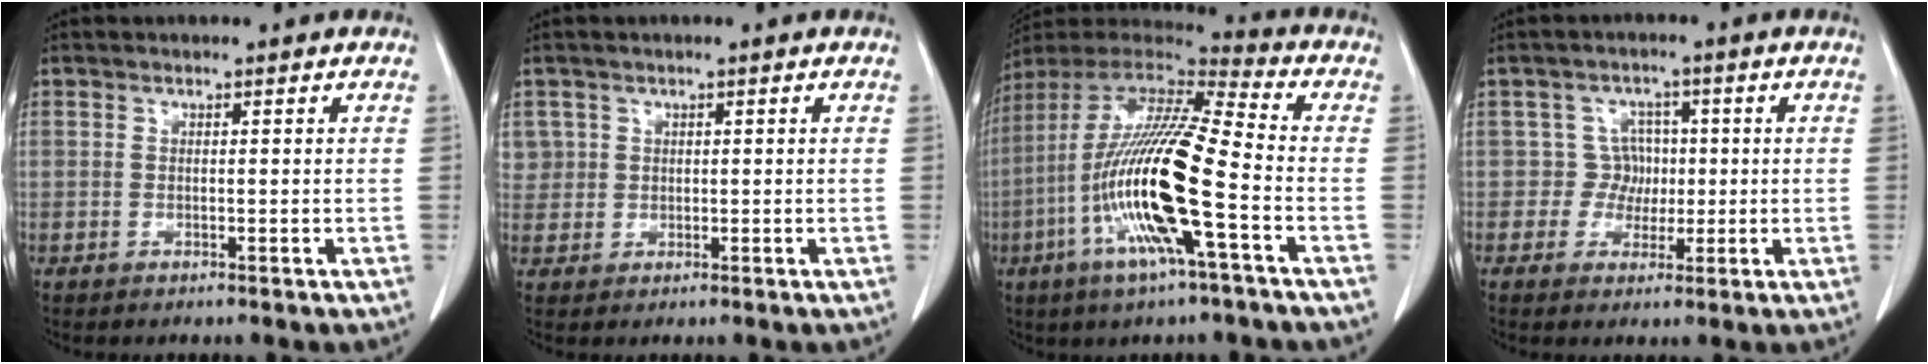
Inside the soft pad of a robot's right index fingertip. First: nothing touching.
{"total": 2.7, "force": [1.1, 2.5, -0.2], "torque": [0.026, 0.006, 0.020]}
{"total": 19.5, "force": [-5.3, 1.3, 18.7], "torque": [-0.380, -0.014, -0.106]}
{"total": 3.8, "force": [0.0, 3.8, 0.2], "torque": [0.013, 0.011, 0.001]}